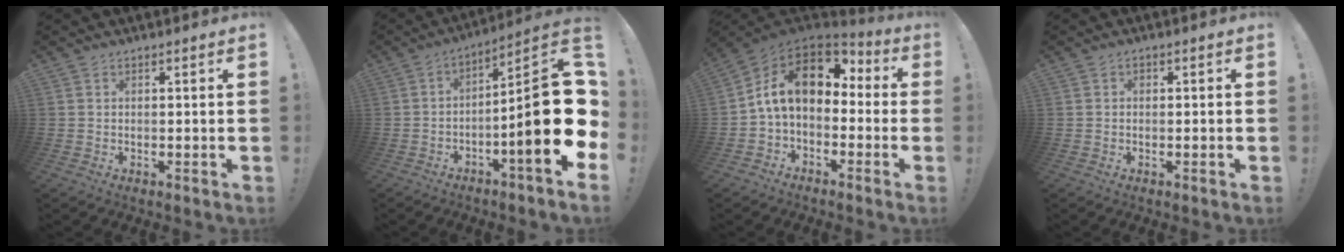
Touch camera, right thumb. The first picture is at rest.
{"total": 21.5, "force": [-2.7, 4.1, 20.9], "torque": [-0.318, 0.014, -0.043]}
{"total": 14.0, "force": [3.5, 8.9, 10.2], "torque": [-0.163, -0.005, 0.064]}
{"total": 0.6, "force": [-0.3, 0.5, 0.3], "torque": [-0.006, 0.004, -0.005]}